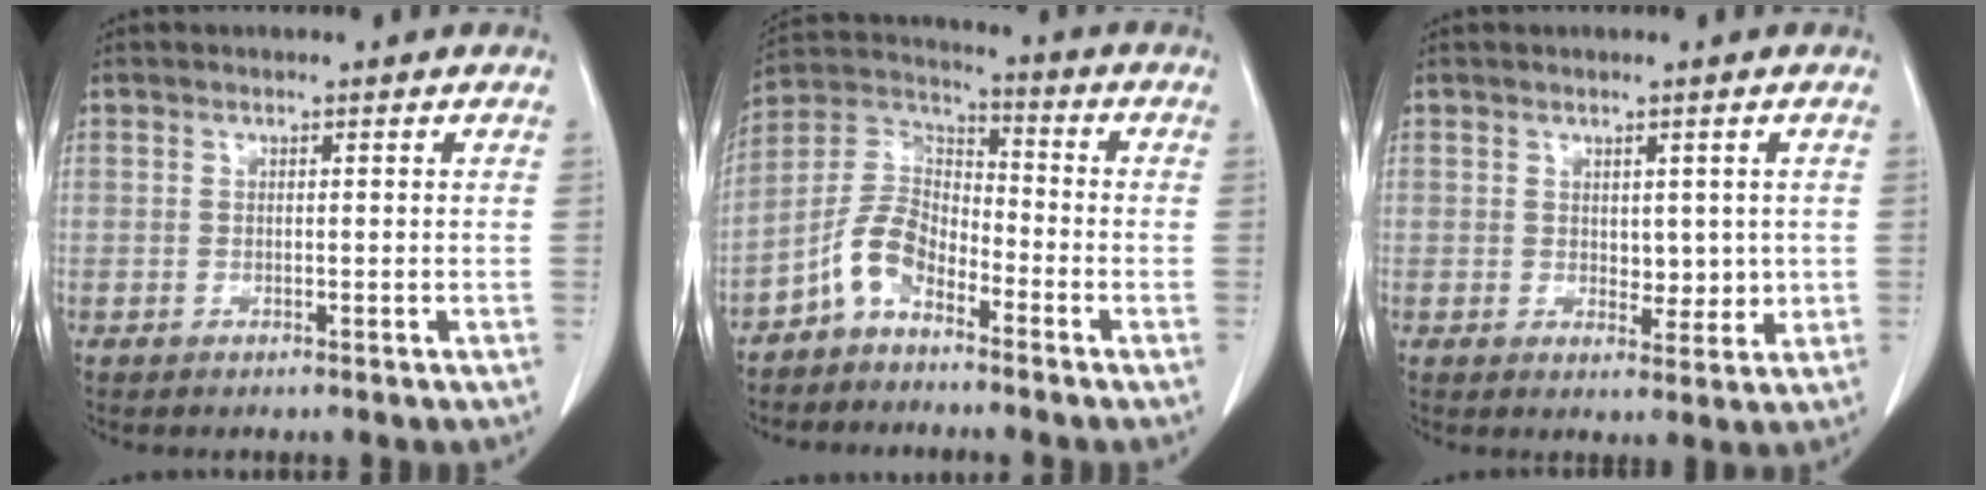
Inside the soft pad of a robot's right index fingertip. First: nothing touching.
{"total": 7.6, "force": [-4.8, 3.8, 4.5], "torque": [-0.101, 0.025, -0.101]}
{"total": 3.6, "force": [0.4, 2.2, 2.8], "torque": [-0.033, -0.008, 0.012]}